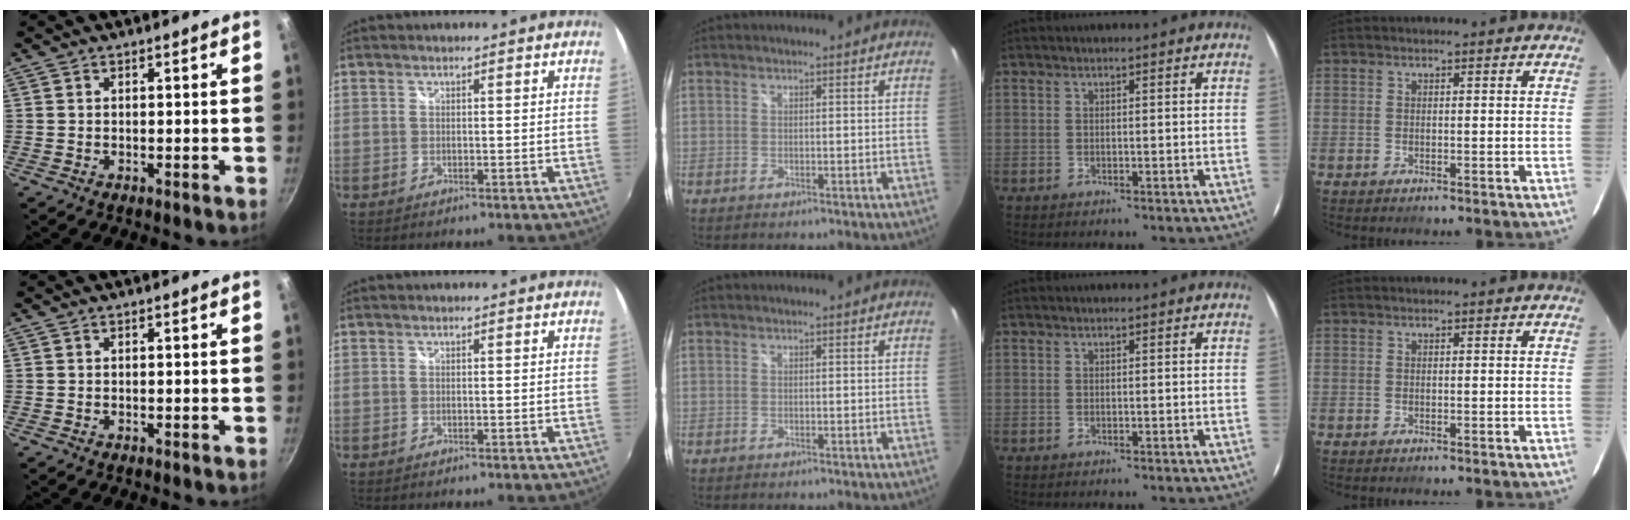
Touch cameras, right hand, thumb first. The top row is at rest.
{}